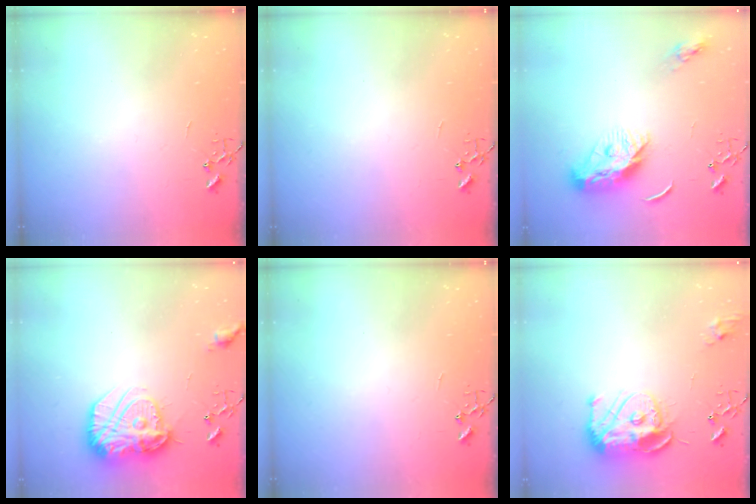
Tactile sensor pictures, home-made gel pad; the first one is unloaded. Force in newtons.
{"total": 0.0}
{"total": 12.7, "press": 12.7, "slide": 0.3}
{"total": 17.4, "press": 17.4, "slide": 1.3}
{"total": 0.0}
{"total": 13.5, "press": 13.4, "slide": 1.2}